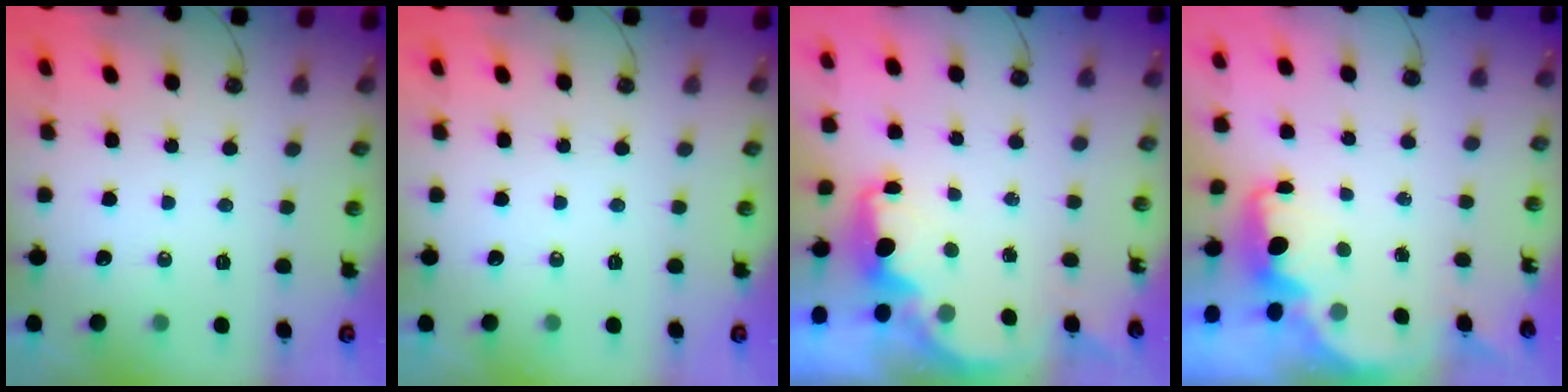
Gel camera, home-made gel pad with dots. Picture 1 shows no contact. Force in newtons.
{"total": 0.0}
{"total": 2.4, "press": 2.3, "slide": 0.8}
{"total": 2.3, "press": 2.2, "slide": 0.6}